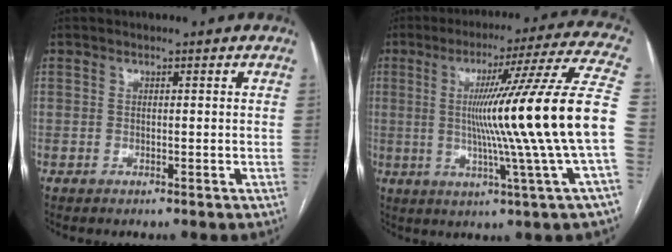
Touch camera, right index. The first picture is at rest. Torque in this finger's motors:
{"motor_torque": [2.14, 0.00, 1.05, 0.21]}